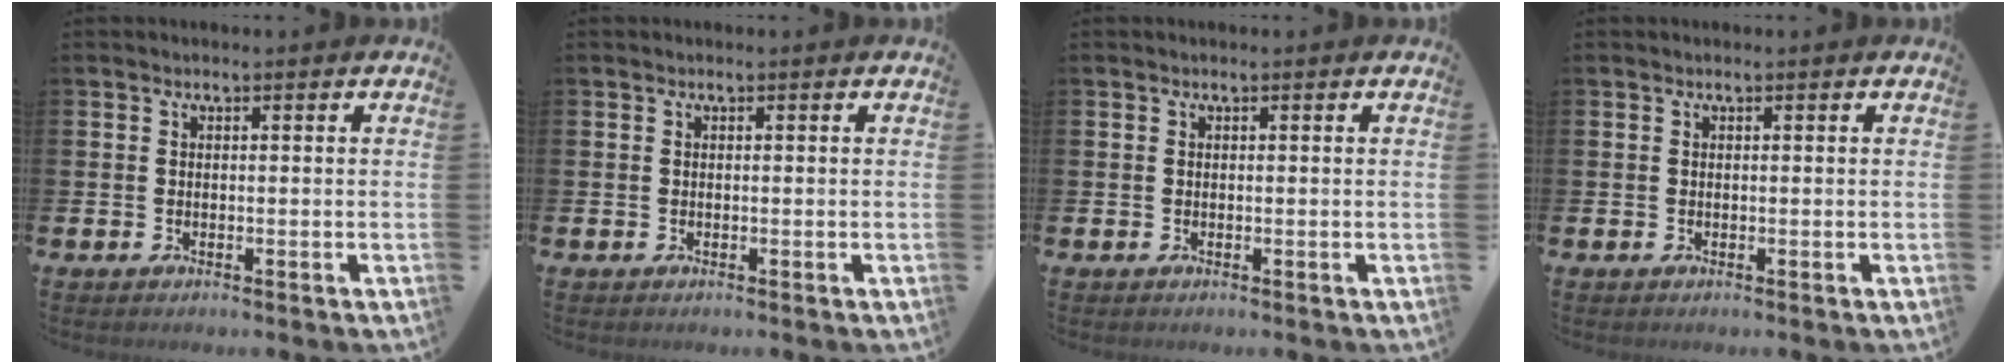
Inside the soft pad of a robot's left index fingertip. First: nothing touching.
{"total": 0.0}
{"total": 0.0}
{"total": 0.0}